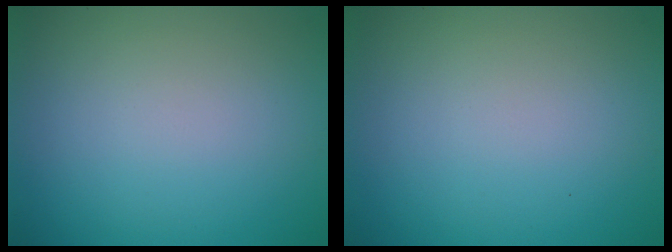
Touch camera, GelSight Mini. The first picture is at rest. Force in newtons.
{"total": 0.0}